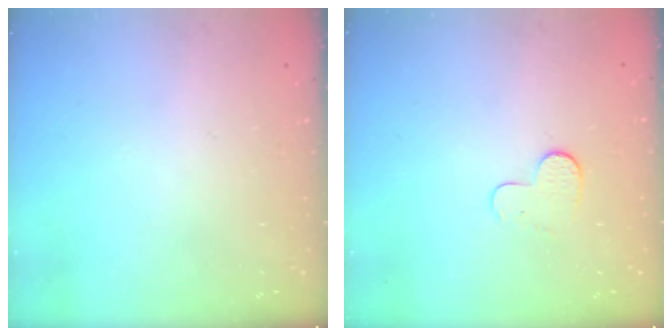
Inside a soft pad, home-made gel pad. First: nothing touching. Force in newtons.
{"total": 4.6, "press": 4.6, "slide": 0.4}